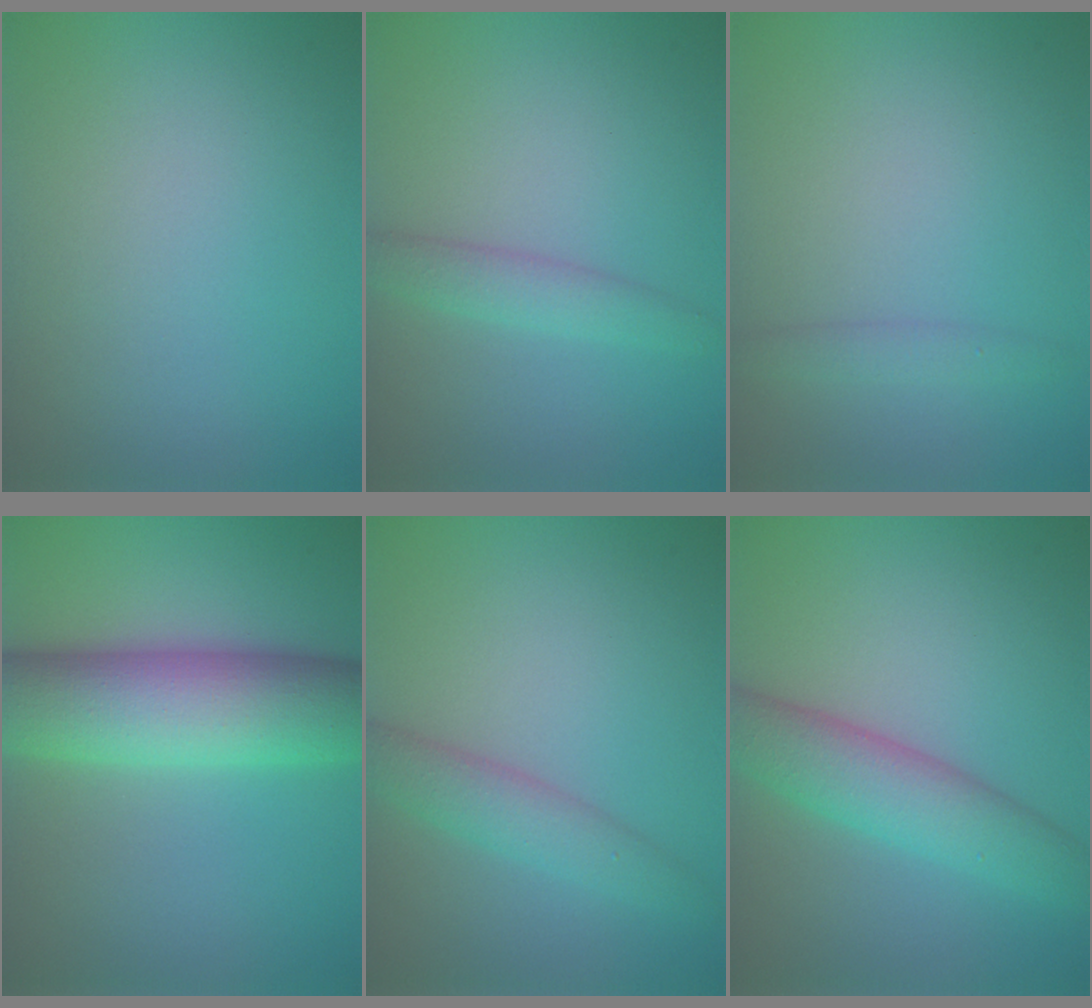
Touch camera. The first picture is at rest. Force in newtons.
{"total": 2.2, "press": 2.2, "slide": 0.1}
{"total": 1.1, "press": 1.1, "slide": 0.1}
{"total": 10.3, "press": 10.3, "slide": 0.3}
{"total": 2.7, "press": 2.7, "slide": 0.2}
{"total": 4.9, "press": 4.9, "slide": 0.2}